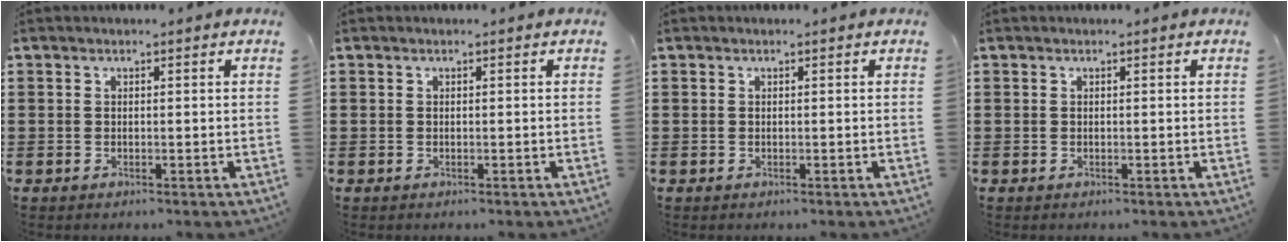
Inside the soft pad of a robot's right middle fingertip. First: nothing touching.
{"total": 0.0}
{"total": 0.0}
{"total": 0.0}